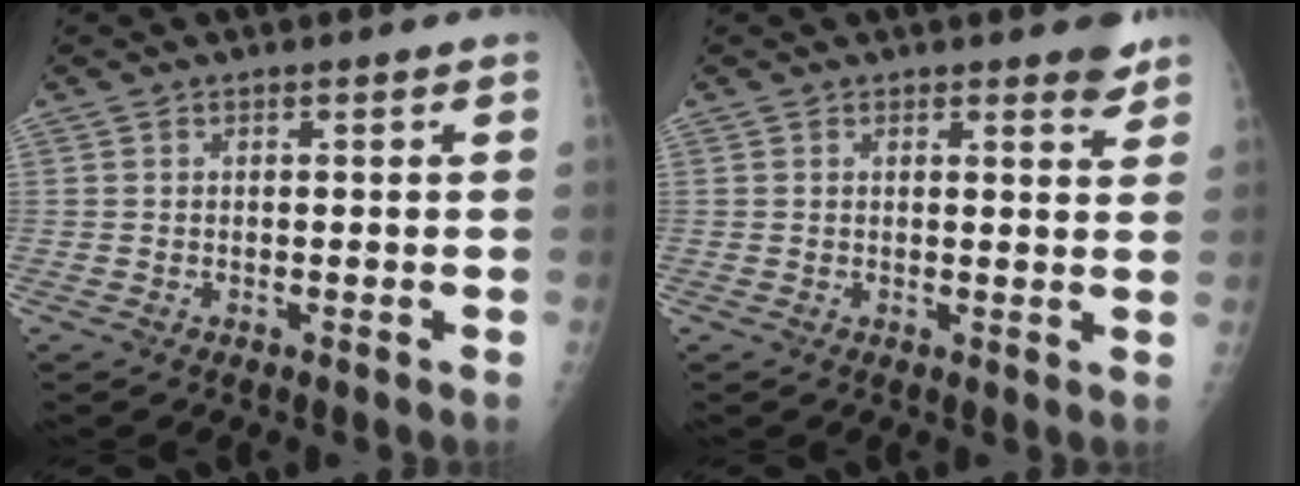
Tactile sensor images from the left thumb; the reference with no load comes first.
{"total": 3.4, "force": [2.7, 0.9, 1.8], "torque": [-0.007, -0.017, 0.029]}